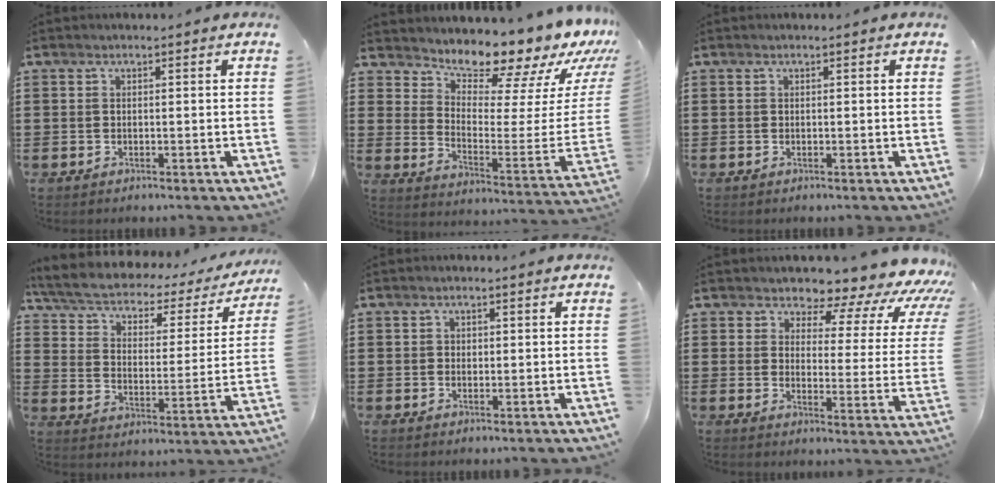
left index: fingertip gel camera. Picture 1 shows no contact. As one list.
[{"total": 10.1, "force": [9.5, 2.4, 2.5], "torque": [-0.052, -0.106, 0.155]}, {"total": 0.0}, {"total": 3.8, "force": [3.1, 1.3, 1.8], "torque": [-0.053, -0.026, 0.046]}, {"total": 0.7, "force": [0.1, 0.6, 0.2], "torque": [-0.005, 0.006, 0.001]}, {"total": 5.7, "force": [4.7, 2.4, 2.1], "torque": [-0.045, -0.039, 0.075]}]